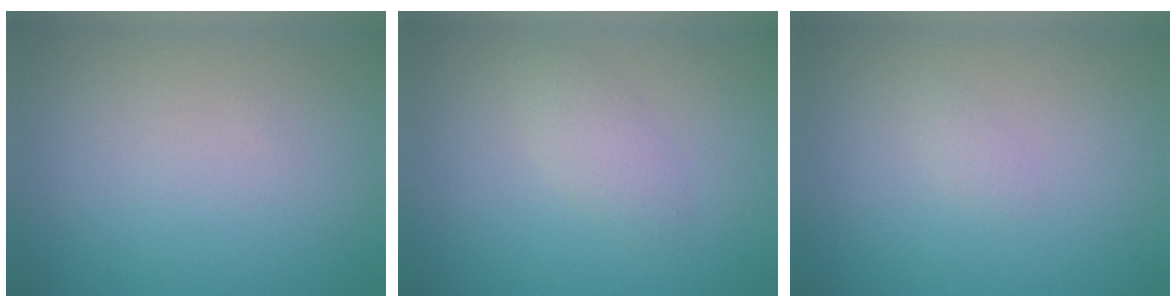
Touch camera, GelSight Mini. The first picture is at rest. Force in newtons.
{"total": 1.7, "press": 1.7, "slide": 0.1}
{"total": 0.6, "press": 0.6, "slide": 0.0}